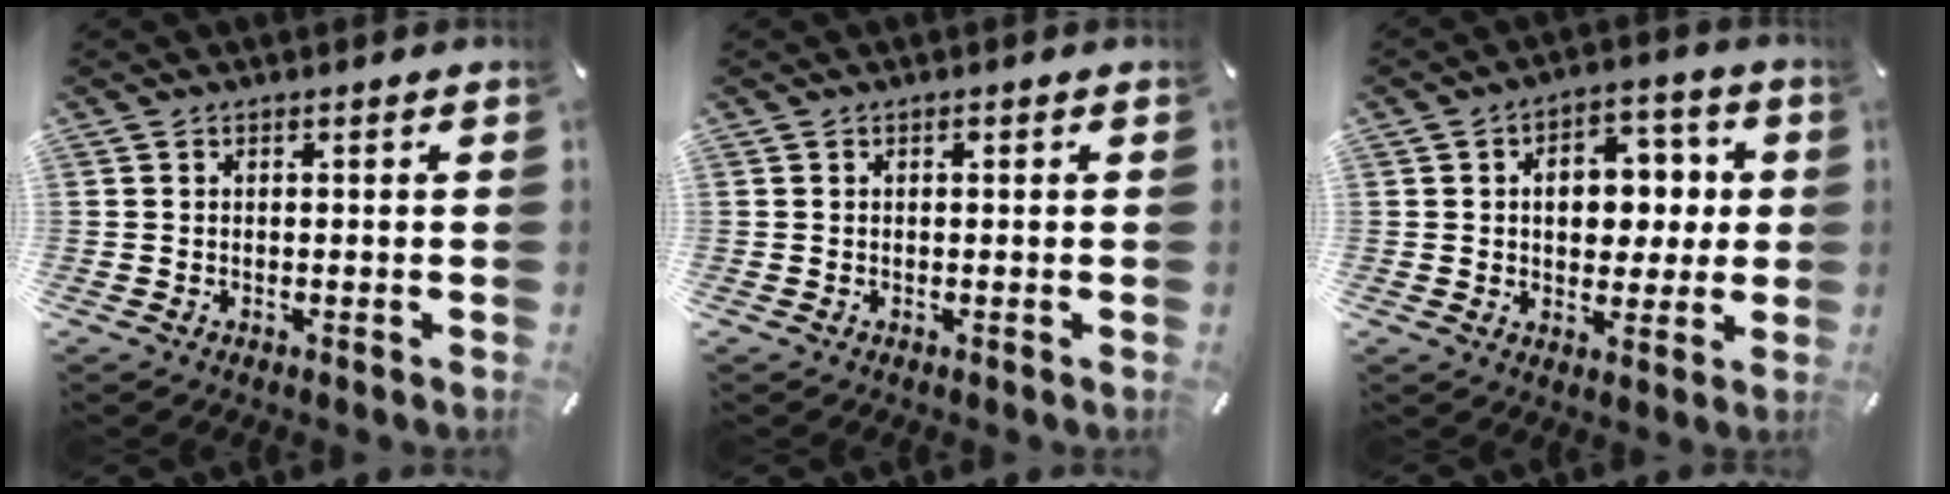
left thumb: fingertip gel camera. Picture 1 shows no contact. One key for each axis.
{"total": 0.0}
{"total": 10.9, "fx": 1.3, "fy": 8.1, "fz": 7.3, "tx": -0.086, "ty": -0.001, "tz": 0.018}